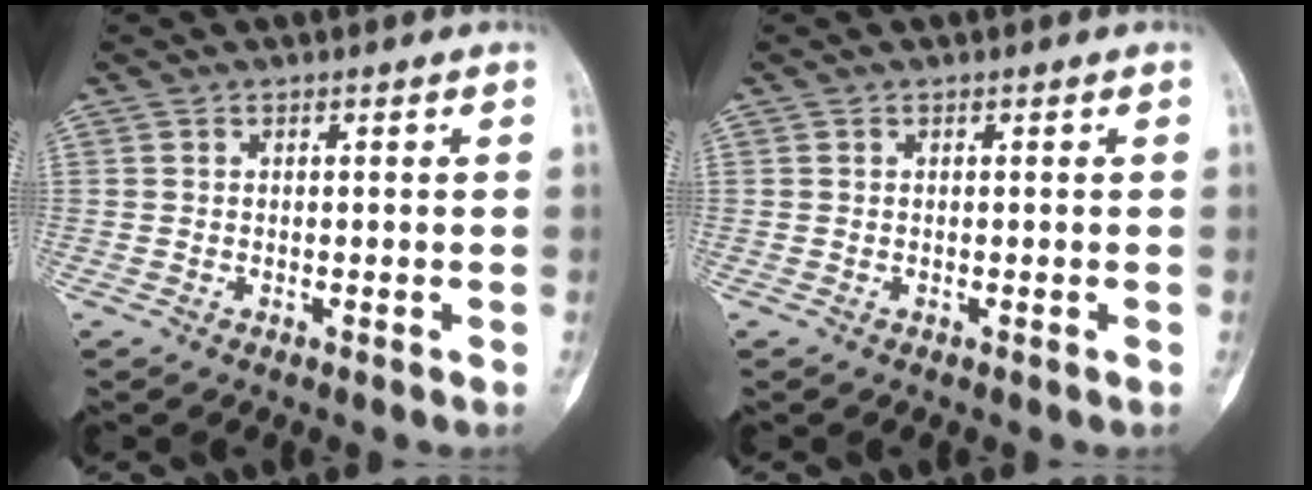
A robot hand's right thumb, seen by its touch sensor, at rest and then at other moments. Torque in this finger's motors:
{"motor_torque": [0.00, 0.01, 0.02, 0.02, 0.00]}